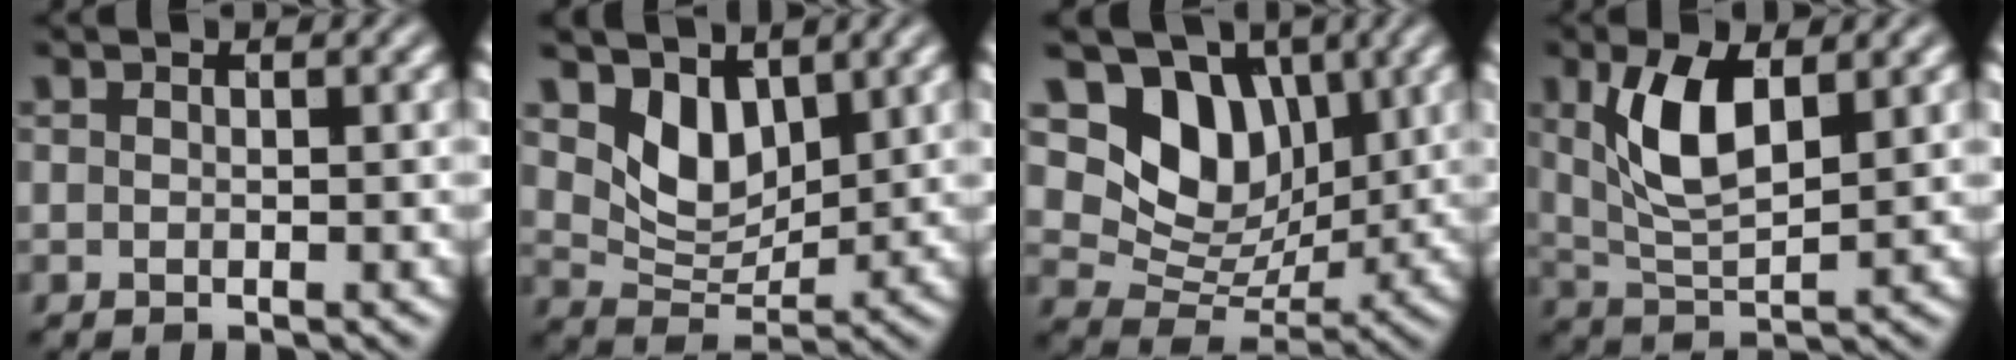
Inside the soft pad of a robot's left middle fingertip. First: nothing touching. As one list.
[{"total": 3.8, "force": [2.1, 2.4, 2.0], "torque": [-0.056, -0.018, 0.039]}, {"total": 7.0, "force": [2.8, 5.3, 3.6], "torque": [-0.066, -0.015, 0.047]}, {"total": 5.7, "force": [1.7, 2.6, 4.9], "torque": [-0.110, -0.001, 0.037]}]